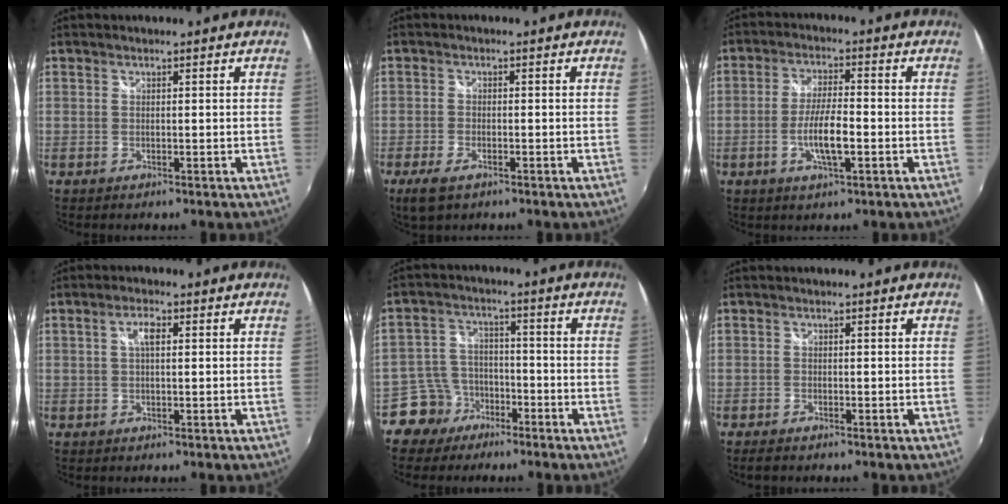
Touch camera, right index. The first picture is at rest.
{"total": 4.7, "force": [-3.0, 2.1, 3.0], "torque": [-0.077, -0.012, -0.056]}
{"total": 7.1, "force": [-2.3, 1.5, 6.6], "torque": [-0.129, -0.003, -0.040]}
{"total": 2.8, "force": [0.6, 1.0, 2.6], "torque": [-0.048, 0.007, 0.008]}
{"total": 7.2, "force": [-4.8, 5.4, 0.3], "torque": [-0.026, 0.024, -0.086]}
{"total": 2.0, "force": [-1.6, 0.7, 0.9], "torque": [-0.023, -0.009, -0.031]}